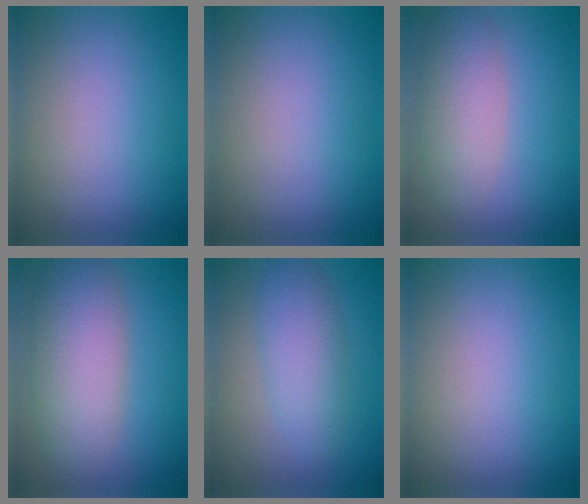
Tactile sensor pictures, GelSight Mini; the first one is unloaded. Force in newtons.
{"total": 0.0}
{"total": 4.1, "press": 4.1, "slide": 0.2}
{"total": 6.6, "press": 6.6, "slide": 0.4}
{"total": 3.9, "press": 3.9, "slide": 0.3}
{"total": 0.0}